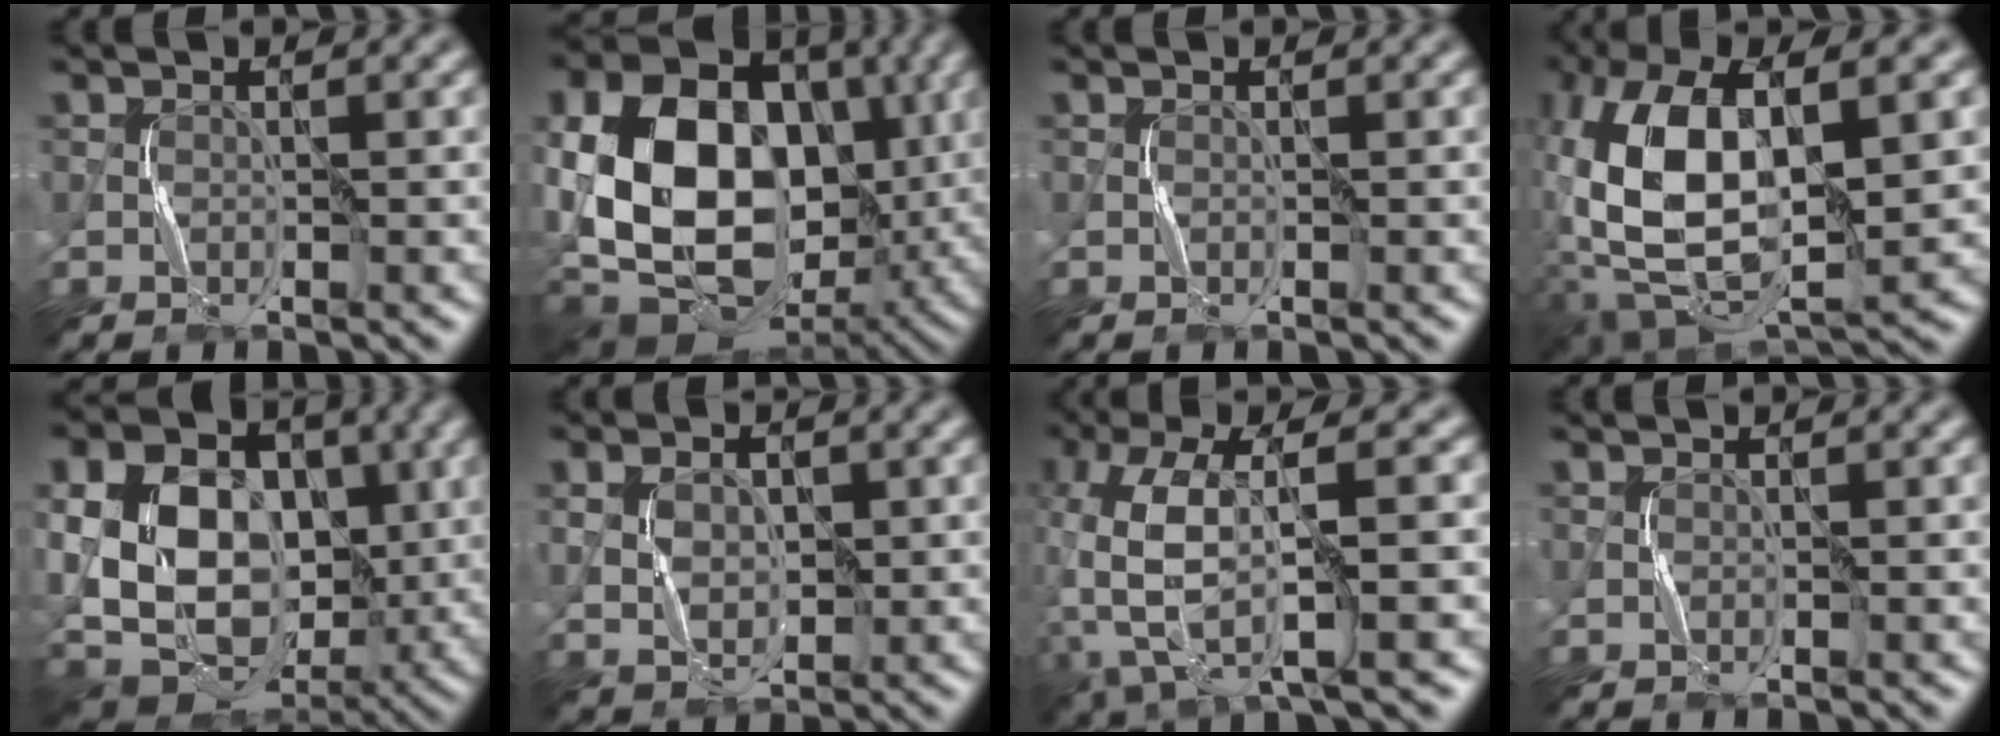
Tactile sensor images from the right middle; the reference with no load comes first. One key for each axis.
{"total": 16.8, "fx": -0.5, "fy": 12.4, "fz": 11.4, "tx": -0.225, "ty": 0.004, "tz": -0.021}
{"total": 0.0}
{"total": 14.4, "fx": -0.1, "fy": 6.9, "fz": 12.6, "tx": -0.269, "ty": 0.003, "tz": -0.008}
{"total": 14.9, "fx": 1.0, "fy": 11.0, "fz": 10.0, "tx": -0.199, "ty": 0.001, "tz": 0.020}
{"total": 3.4, "fx": 0.4, "fy": 2.3, "fz": 2.4, "tx": -0.051, "ty": 0.000, "tz": 0.012}
{"total": 10.1, "fx": -2.3, "fy": 4.3, "fz": 8.9, "tx": -0.201, "ty": -0.007, "tz": -0.038}
{"total": 0.0}